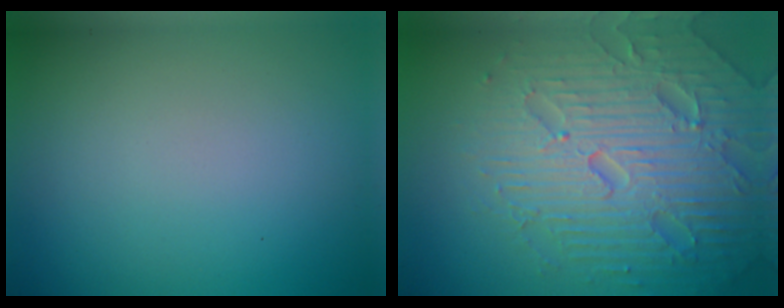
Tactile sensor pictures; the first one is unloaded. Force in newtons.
{"total": 7.4, "press": 7.3, "slide": 1.5}